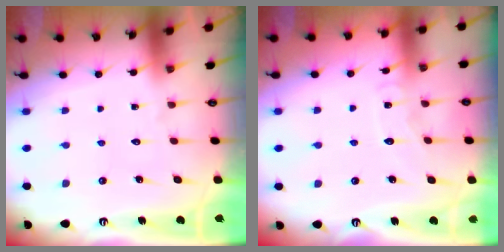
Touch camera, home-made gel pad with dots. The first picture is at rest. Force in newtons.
{"total": 5.3, "press": 5.2, "slide": 0.6}